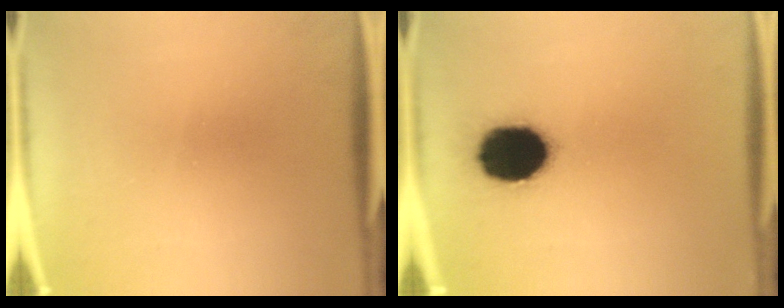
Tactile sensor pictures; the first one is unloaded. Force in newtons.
{"total": 17.2}